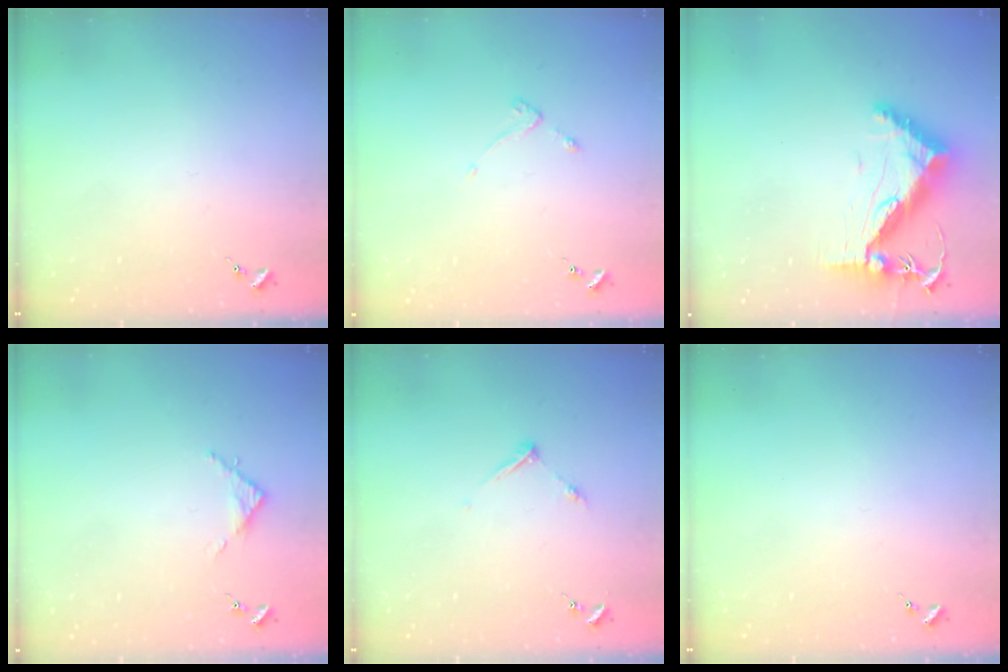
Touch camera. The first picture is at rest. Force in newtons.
{"total": 2.6, "press": 2.6, "slide": 0.5}
{"total": 13.5, "press": 13.4, "slide": 1.2}
{"total": 3.3, "press": 3.2, "slide": 0.3}
{"total": 5.6, "press": 5.6, "slide": 0.6}
{"total": 0.0}